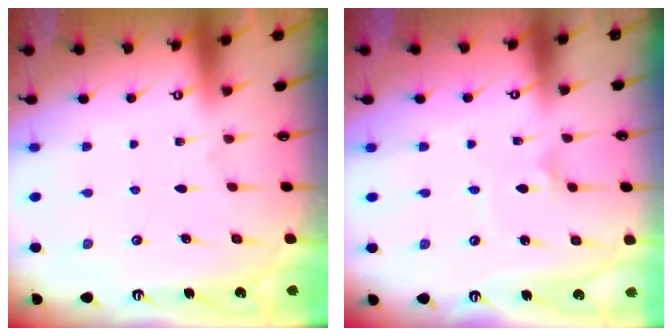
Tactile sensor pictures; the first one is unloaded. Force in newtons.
{"total": 1.8, "press": 1.8, "slide": 0.1}